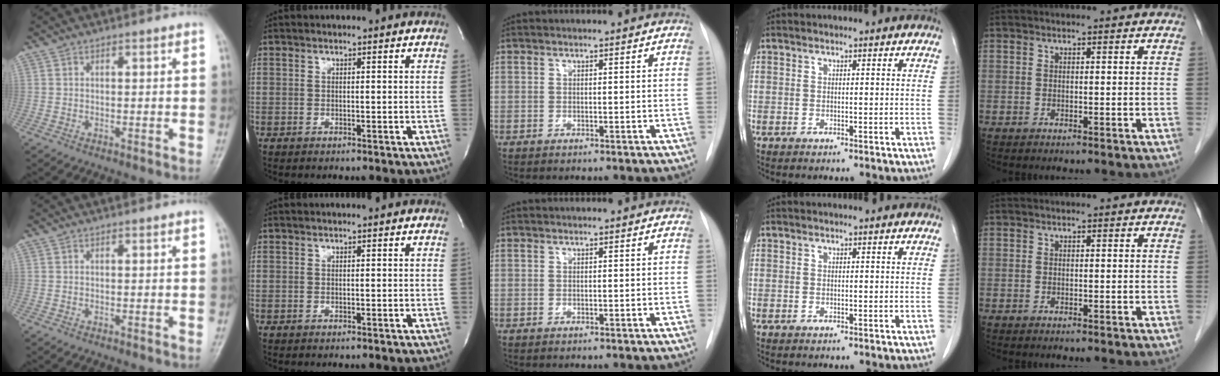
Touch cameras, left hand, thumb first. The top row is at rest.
{}